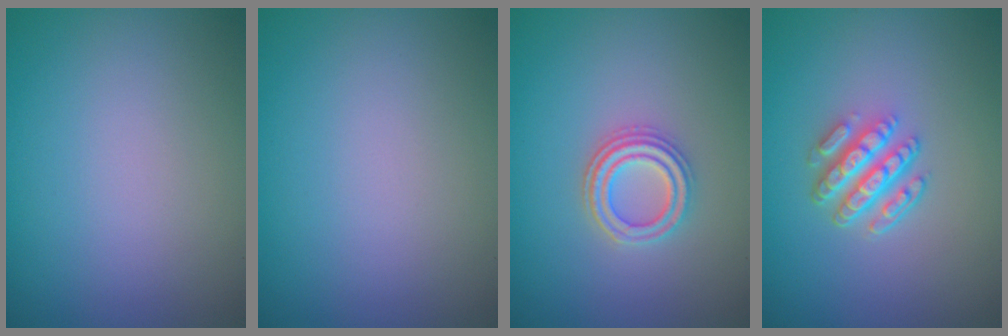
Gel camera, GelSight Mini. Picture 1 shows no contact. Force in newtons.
{"total": 0.0}
{"total": 2.9, "press": 2.7, "slide": 1.2}
{"total": 4.7, "press": 3.4, "slide": 3.2}